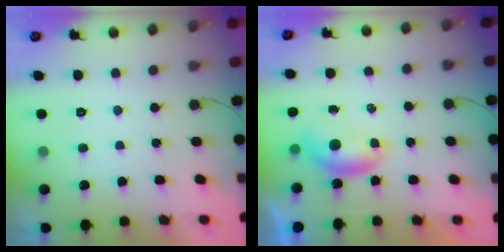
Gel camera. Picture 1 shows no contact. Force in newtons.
{"total": 6.1, "press": 6.1, "slide": 0.9}